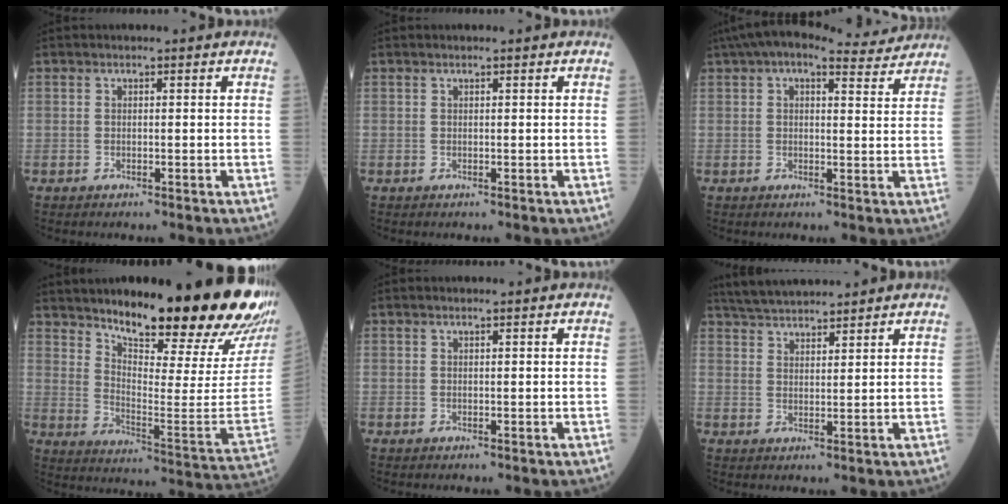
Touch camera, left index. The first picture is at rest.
{"total": 0.6, "force": [0.5, -0.1, 0.3], "torque": [-0.009, 0.008, 0.012]}
{"total": 10.5, "force": [9.1, 2.4, 4.5], "torque": [-0.071, 0.030, 0.118]}
{"total": 25.1, "force": [21.3, 1.3, 13.1], "torque": [-0.208, -0.096, 0.287]}
{"total": 0.9, "force": [0.7, 0.0, 0.5], "torque": [-0.010, 0.011, 0.016]}
{"total": 7.7, "force": [7.2, 1.0, 2.7], "torque": [-0.054, 0.031, 0.130]}